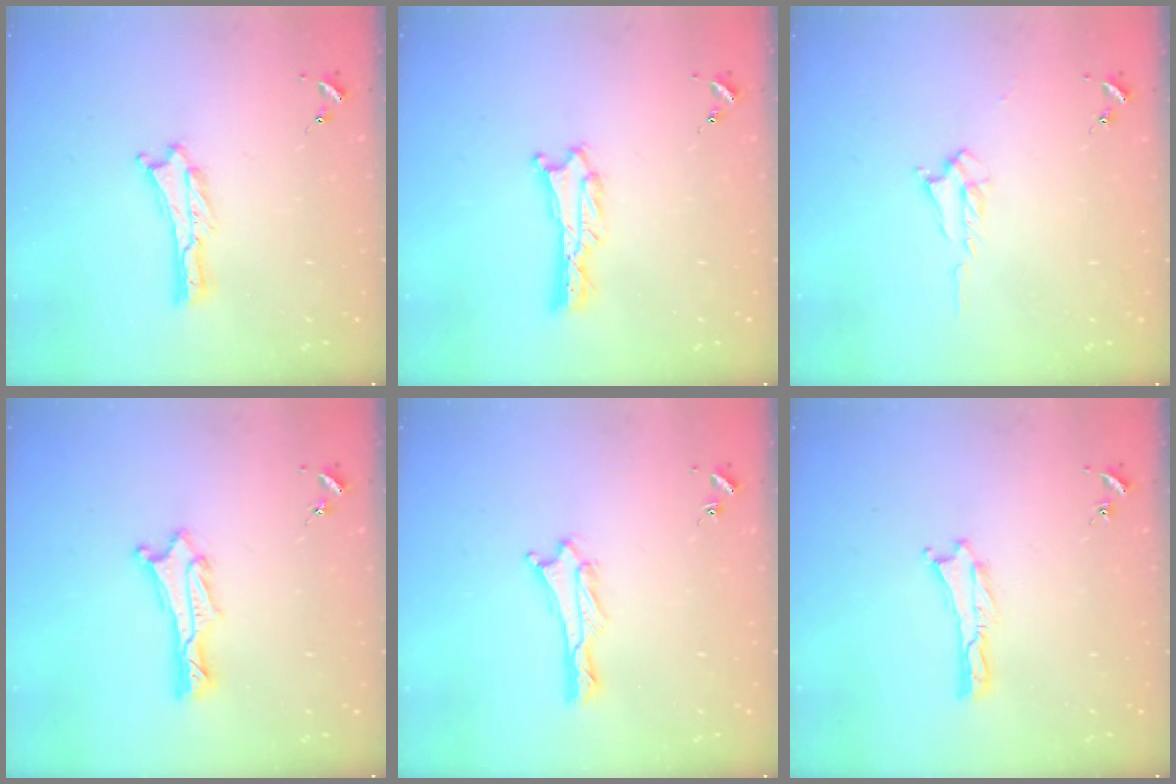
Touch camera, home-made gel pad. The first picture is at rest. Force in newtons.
{"total": 0.7, "press": 0.7, "slide": 0.1}
{"total": 1.7, "press": 1.7, "slide": 0.3}
{"total": 1.3, "press": 1.3, "slide": 0.1}
{"total": 1.9, "press": 1.9, "slide": 0.1}
{"total": 0.0}